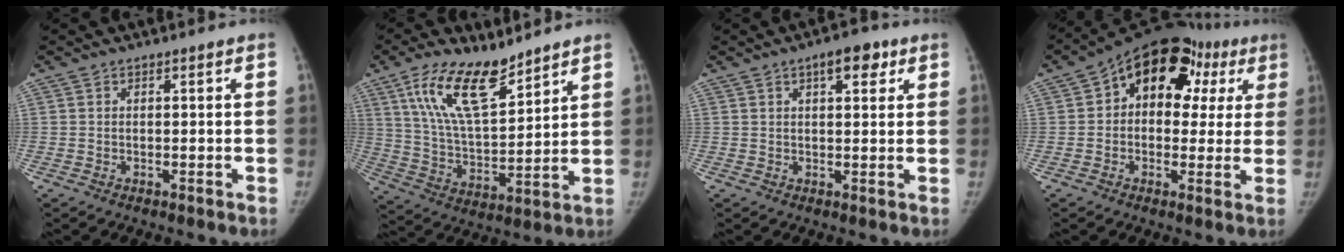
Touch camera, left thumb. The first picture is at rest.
{"total": 15.2, "force": [9.9, 5.7, 10.1], "torque": [-0.163, -0.051, 0.197]}
{"total": 5.4, "force": [2.7, 2.5, 4.0], "torque": [-0.038, -0.006, 0.032]}
{"total": 18.0, "force": [6.1, 12.1, 11.8], "torque": [-0.109, 0.036, 0.079]}